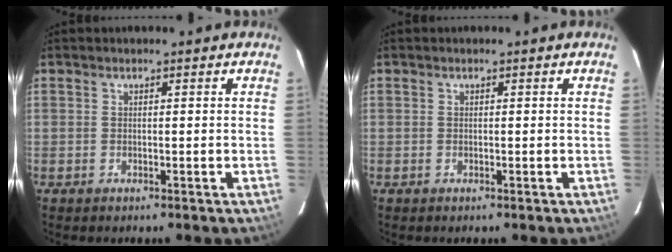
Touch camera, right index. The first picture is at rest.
{"total": 0.0}